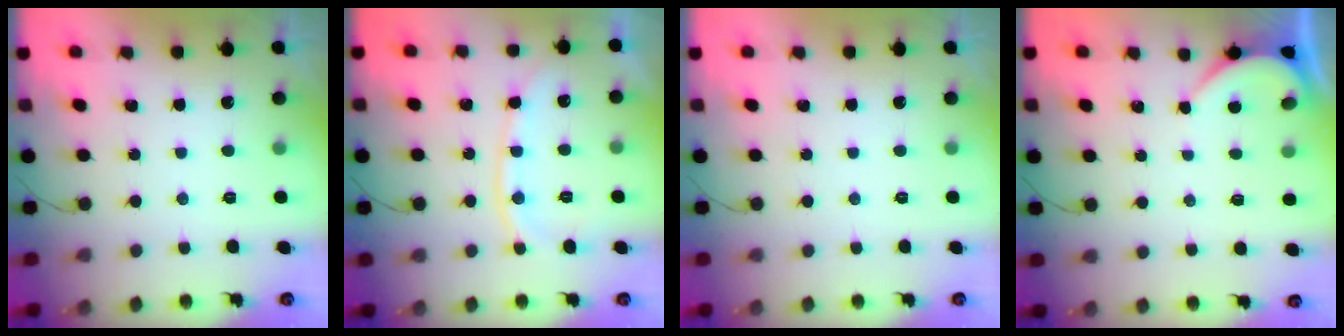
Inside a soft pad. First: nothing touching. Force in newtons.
{"total": 11.1, "press": 11.0, "slide": 1.6}
{"total": 0.0}
{"total": 1.6, "press": 1.5, "slide": 0.2}